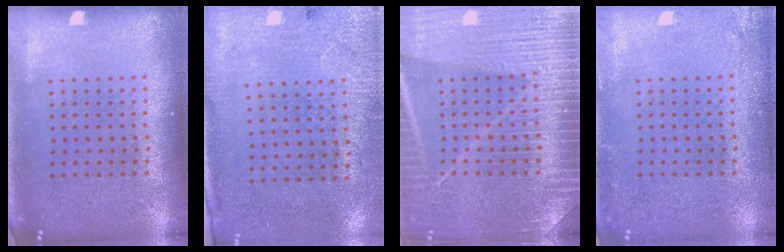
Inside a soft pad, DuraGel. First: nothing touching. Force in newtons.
{"total": 2.6, "press": 2.2, "slide": 1.4}
{"total": 6.4, "press": 6.3, "slide": 0.9}
{"total": 2.0, "press": 1.9, "slide": 0.1}